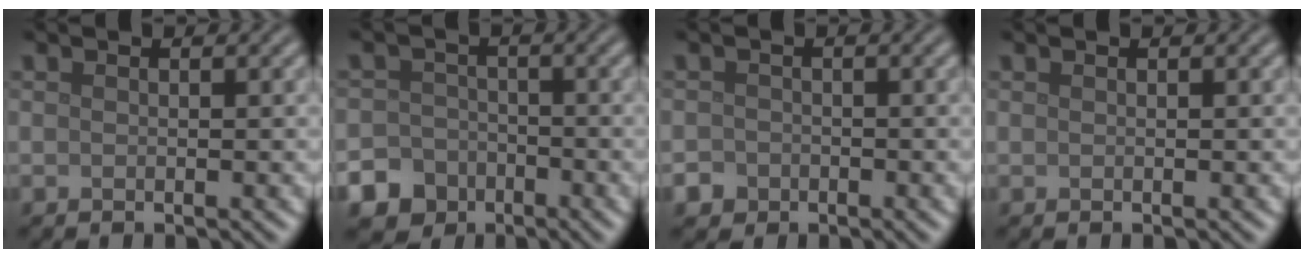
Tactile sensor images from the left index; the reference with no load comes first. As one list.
[{"total": 7.9, "force": [-4.9, 6.1, 1.0], "torque": [-0.007, -0.028, -0.099]}, {"total": 2.0, "force": [-1.1, 1.7, 0.2], "torque": [0.010, 0.003, -0.020]}, {"total": 0.0}]